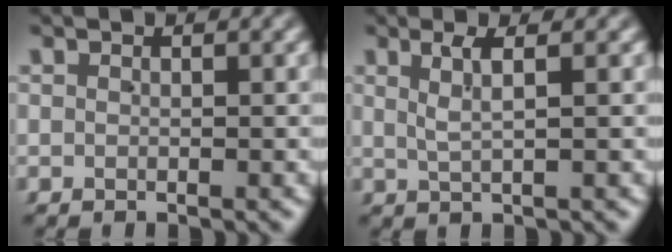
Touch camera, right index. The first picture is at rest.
{"total": 2.1, "force": [0.9, -0.1, 1.9], "torque": [-0.037, 0.001, 0.019]}